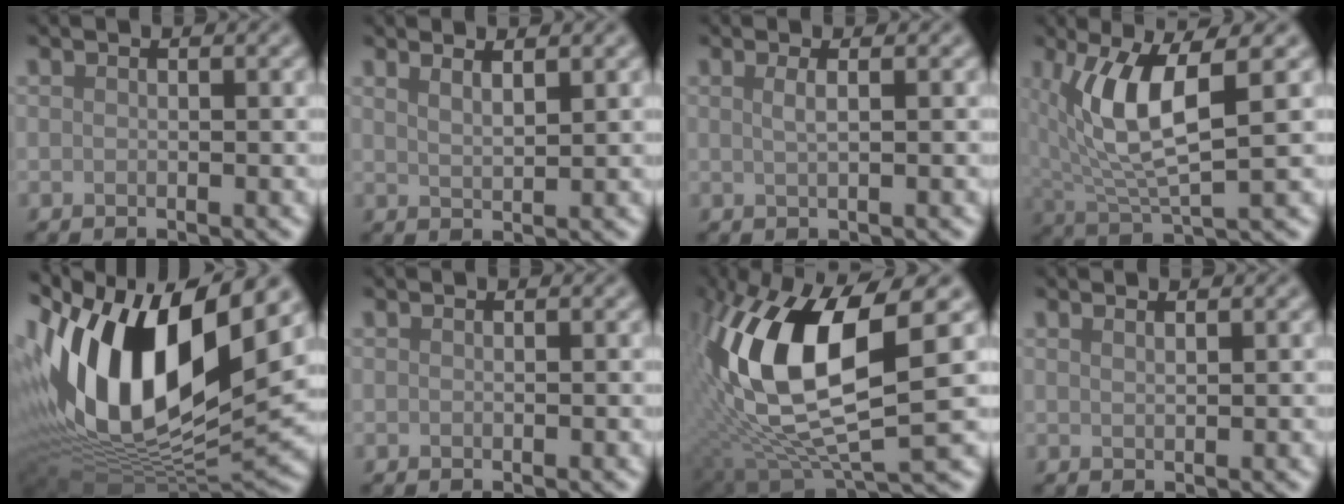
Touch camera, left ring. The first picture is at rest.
{"total": 2.1, "force": [1.6, 0.6, 1.2], "torque": [-0.011, 0.003, 0.018]}
{"total": 1.4, "force": [0.4, 0.5, 1.2], "torque": [-0.016, 0.002, 0.001]}
{"total": 7.7, "force": [2.3, 2.4, 6.9], "torque": [-0.149, -0.007, 0.046]}
{"total": 17.0, "force": [4.0, 8.2, 14.4], "torque": [-0.286, 0.011, 0.064]}
{"total": 0.0}
{"total": 13.5, "force": [1.9, 5.1, 12.4], "torque": [-0.258, 0.000, 0.033]}
{"total": 0.8, "force": [0.7, 0.2, 0.5], "torque": [-0.004, 0.000, 0.009]}